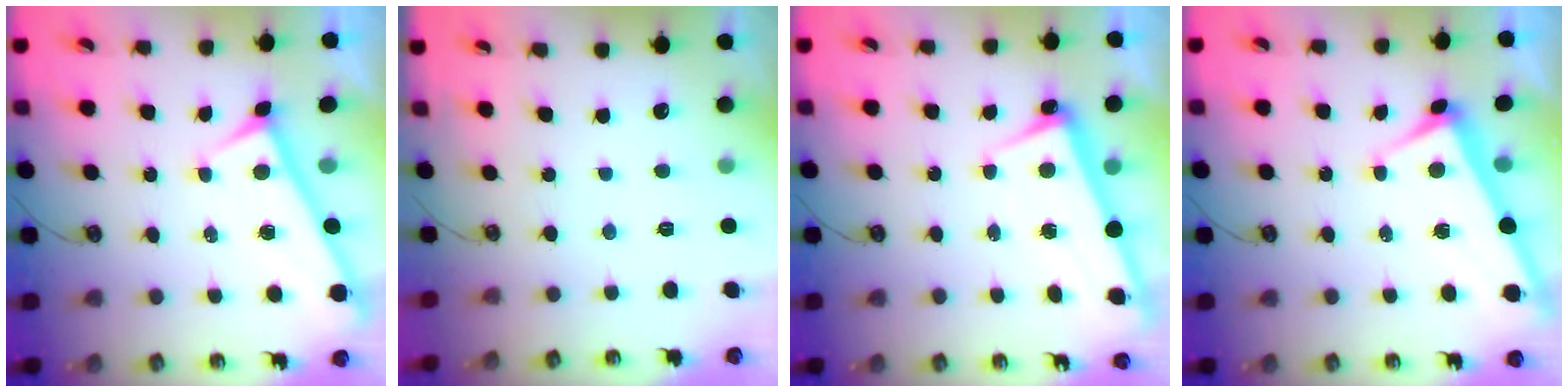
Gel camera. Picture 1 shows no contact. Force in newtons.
{"total": 0.0}
{"total": 2.2, "press": 2.2, "slide": 0.5}
{"total": 1.0, "press": 0.8, "slide": 0.5}